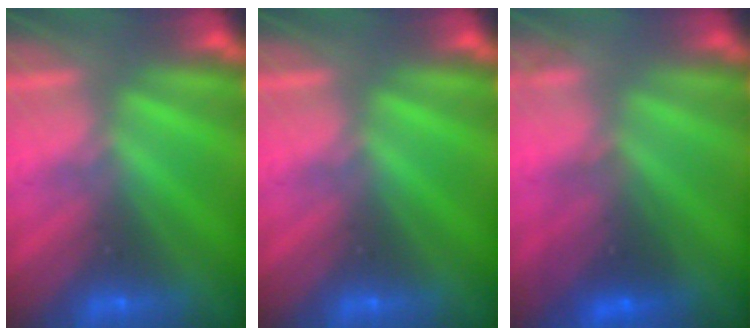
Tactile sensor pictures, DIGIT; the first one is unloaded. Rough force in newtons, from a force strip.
{"total": 0.0}
{"total": 2.7}